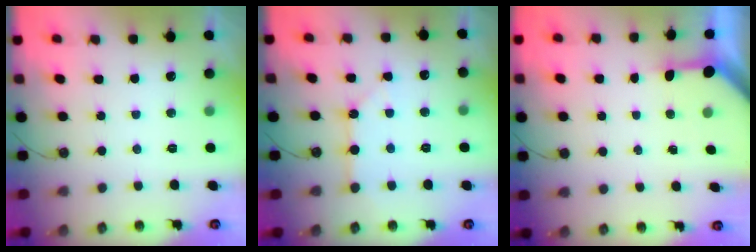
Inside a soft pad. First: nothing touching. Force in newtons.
{"total": 2.5, "press": 2.5, "slide": 0.2}
{"total": 3.4, "press": 3.4, "slide": 0.4}